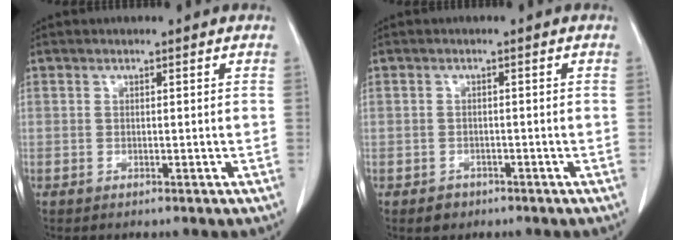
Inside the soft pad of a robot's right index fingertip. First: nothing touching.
{"total": 1.9, "force": [-1.2, 1.5, 0.2], "torque": [-0.003, 0.004, -0.016]}